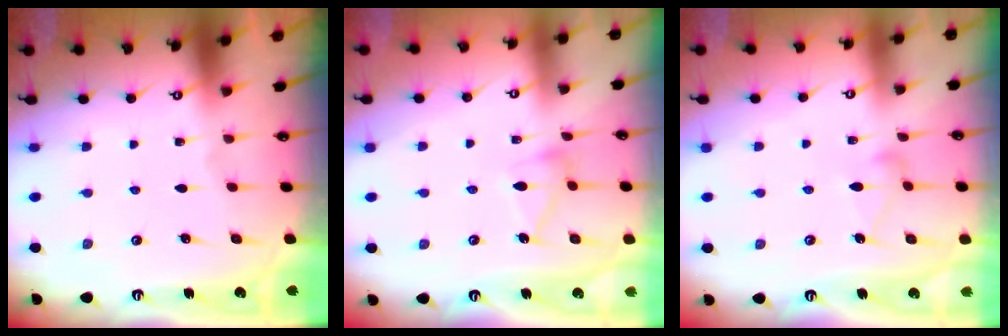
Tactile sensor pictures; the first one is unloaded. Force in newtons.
{"total": 9.7, "press": 9.7, "slide": 0.6}
{"total": 7.2, "press": 7.2, "slide": 0.4}